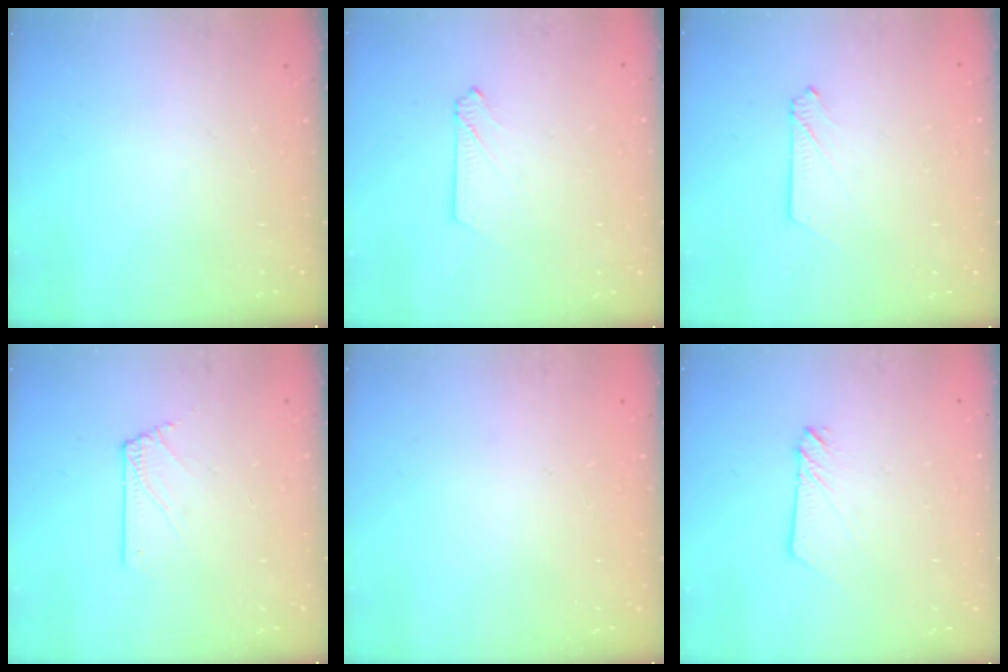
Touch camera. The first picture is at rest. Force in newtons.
{"total": 2.1, "press": 2.1, "slide": 0.3}
{"total": 2.7, "press": 2.7, "slide": 0.3}
{"total": 3.0, "press": 2.9, "slide": 0.5}
{"total": 0.0}
{"total": 2.3, "press": 2.3, "slide": 0.2}